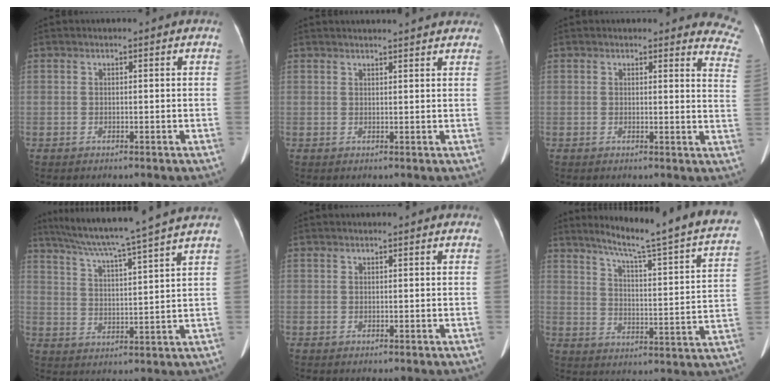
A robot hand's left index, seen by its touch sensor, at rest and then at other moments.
{"total": 10.1, "force": [9.4, 1.4, 3.3], "torque": [-0.034, 0.019, 0.101]}
{"total": 10.0, "force": [9.7, 1.8, 1.3], "torque": [0.028, -0.073, 0.057]}
{"total": 16.9, "force": [14.4, -2.0, 8.7], "torque": [-0.153, -0.003, 0.210]}
{"total": 1.1, "force": [1.0, 0.1, 0.5], "torque": [-0.012, 0.017, 0.015]}
{"total": 24.1, "force": [20.1, -0.3, 13.2], "torque": [-0.191, -0.059, 0.258]}